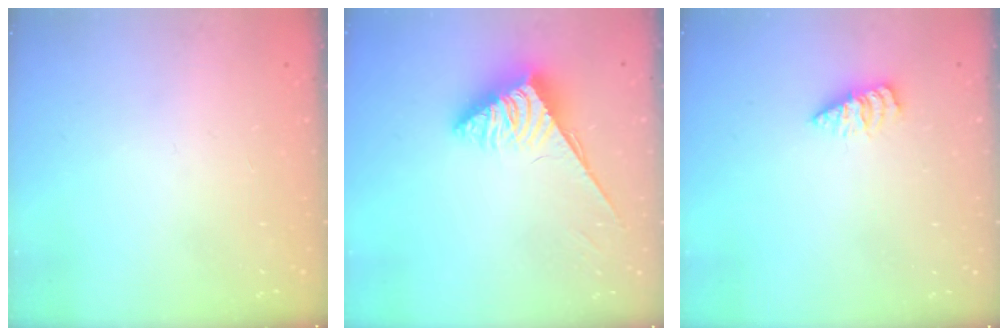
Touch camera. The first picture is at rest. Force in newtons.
{"total": 3.8, "press": 3.7, "slide": 0.6}
{"total": 2.0, "press": 2.0, "slide": 0.4}